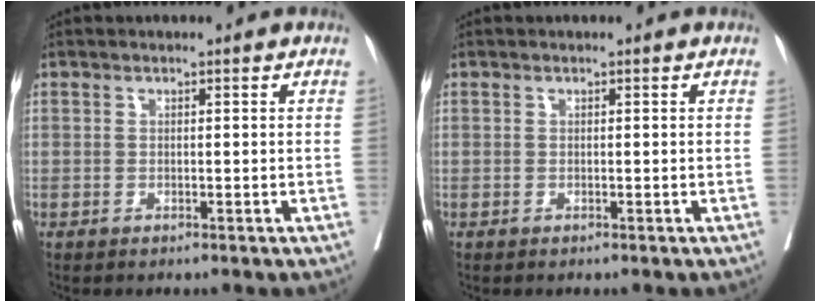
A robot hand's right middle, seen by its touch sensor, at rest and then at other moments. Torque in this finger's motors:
{"motor_torque": [-0.01, 0.01, 0.00, -0.01]}